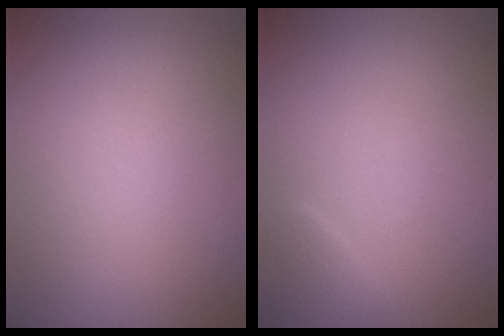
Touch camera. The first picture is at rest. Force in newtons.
{"total": 1.2, "press": 1.2, "slide": 0.0}